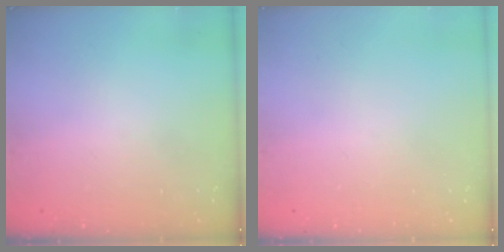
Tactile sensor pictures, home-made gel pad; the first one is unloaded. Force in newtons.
{"total": 0.0}